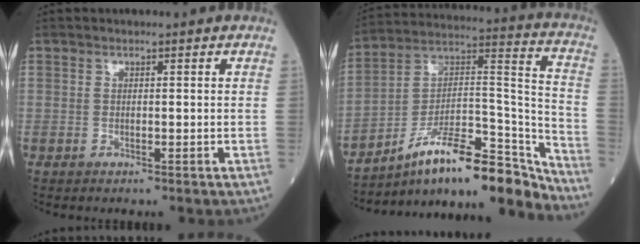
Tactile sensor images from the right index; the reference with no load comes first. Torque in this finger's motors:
{"motor_torque": [0.07, -0.82, 0.59, 0.10]}